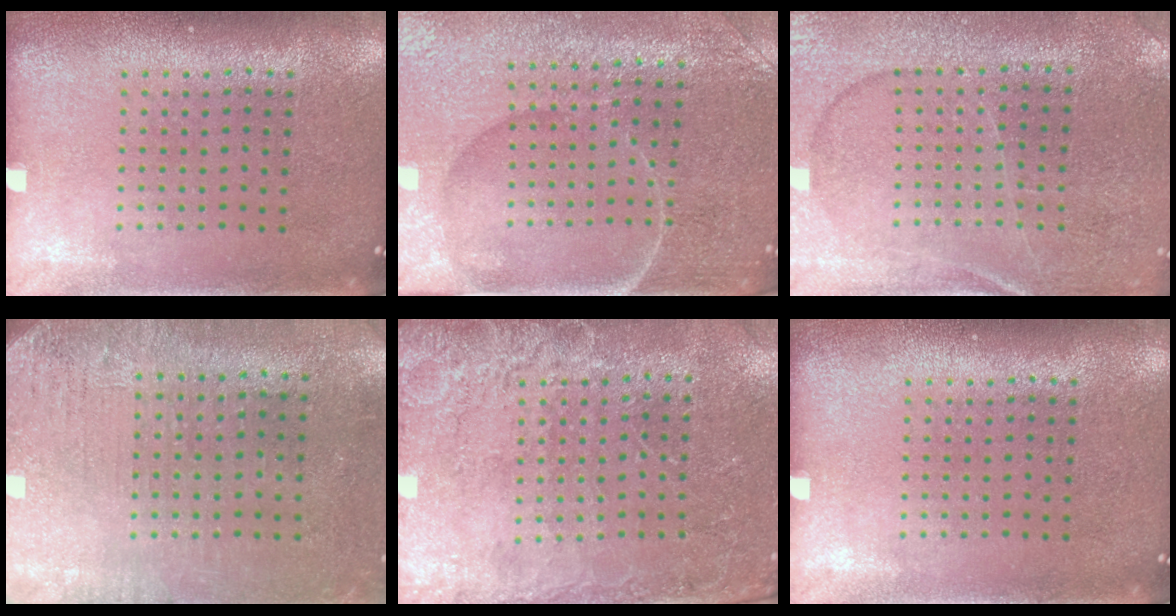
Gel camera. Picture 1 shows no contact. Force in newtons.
{"total": 4.7, "press": 4.3, "slide": 1.9}
{"total": 1.3, "press": 1.2, "slide": 0.3}
{"total": 3.1, "press": 2.6, "slide": 1.7}
{"total": 2.5, "press": 2.5, "slide": 0.5}
{"total": 0.0}